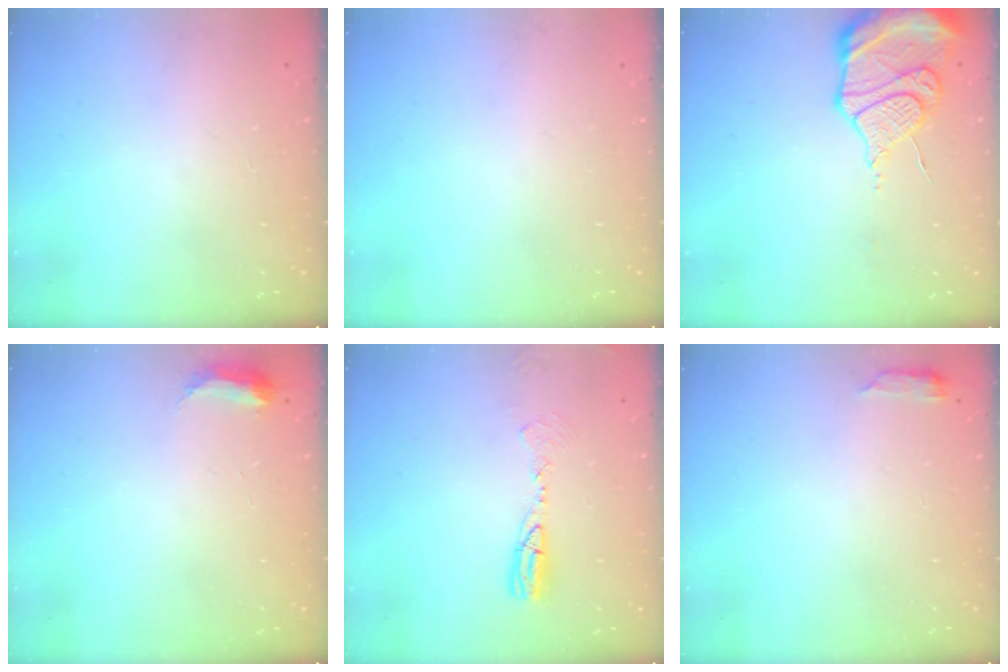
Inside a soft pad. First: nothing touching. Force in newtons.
{"total": 0.0}
{"total": 20.8, "press": 18.0, "slide": 10.6}
{"total": 4.1, "press": 4.1, "slide": 0.6}
{"total": 7.8, "press": 7.5, "slide": 2.2}
{"total": 2.9, "press": 2.9, "slide": 0.5}